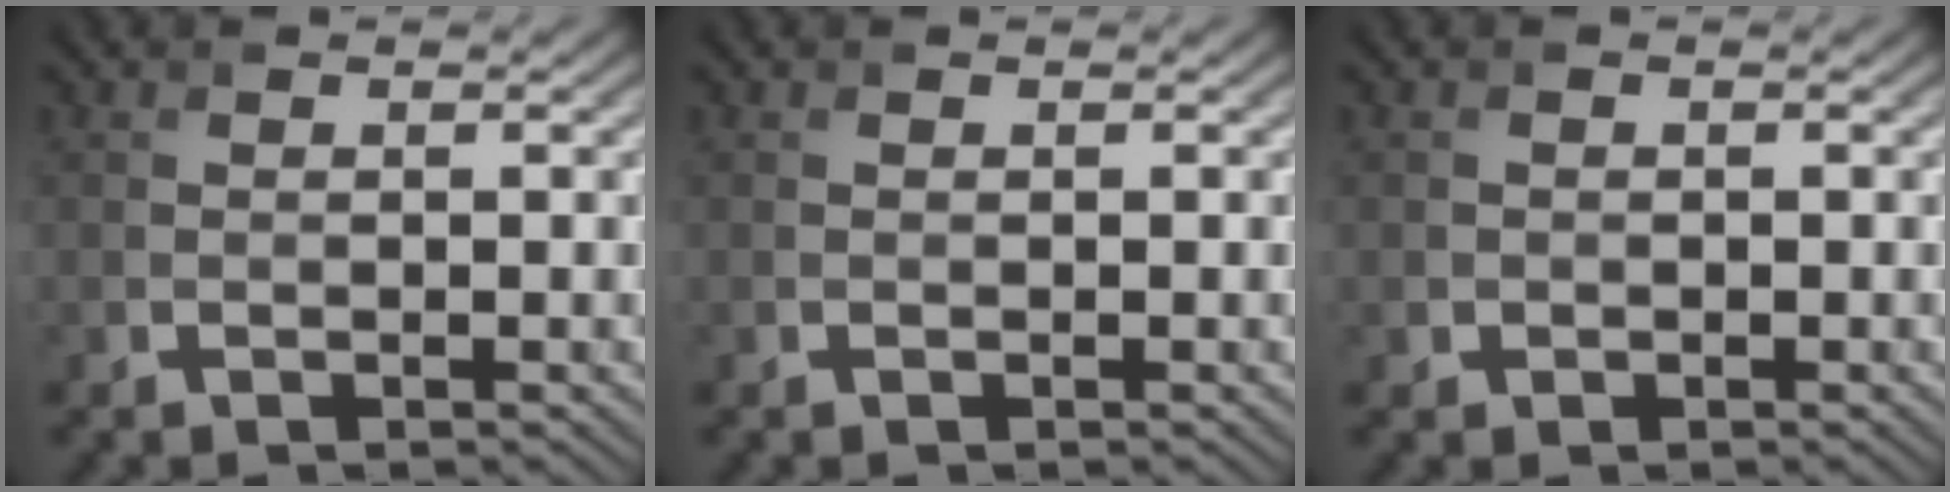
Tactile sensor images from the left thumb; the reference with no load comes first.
{"total": 0.0}
{"total": 0.9, "force": [-0.3, 0.8, 0.0], "torque": [-0.001, -0.005, -0.011]}